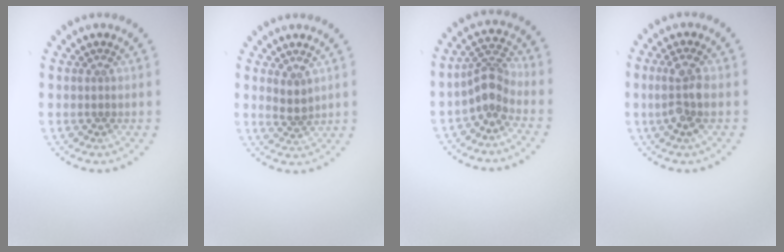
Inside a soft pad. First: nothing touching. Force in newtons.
{"total": 1.5, "press": 1.2, "slide": 0.8}
{"total": 2.9, "press": 2.0, "slide": 2.1}
{"total": 2.9, "press": 2.6, "slide": 1.2}